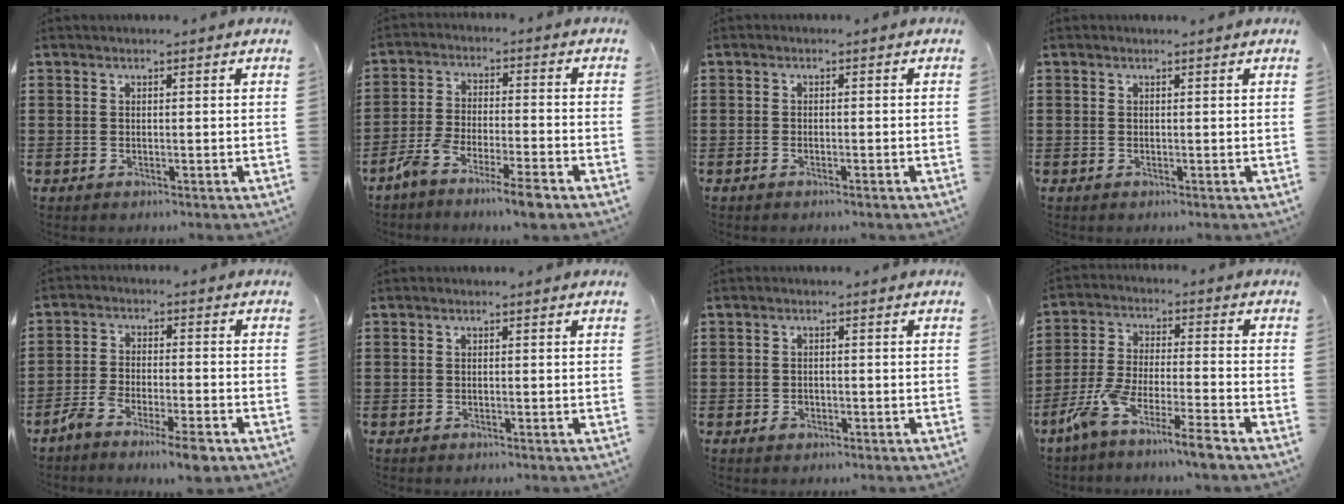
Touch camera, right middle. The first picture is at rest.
{"total": 6.3, "force": [-5.1, 0.4, 3.7], "torque": [-0.077, -0.008, -0.095]}
{"total": 0.6, "force": [-0.4, 0.0, 0.4], "torque": [-0.008, -0.003, -0.008]}
{"total": 0.0}
{"total": 5.8, "force": [-4.5, 0.7, 3.5], "torque": [-0.067, -0.004, -0.083]}
{"total": 0.0}
{"total": 1.2, "force": [-0.6, 0.8, 0.6], "torque": [-0.014, -0.001, -0.013]}
{"total": 8.4, "force": [-7.0, -0.4, 4.6], "torque": [-0.104, -0.011, -0.142]}